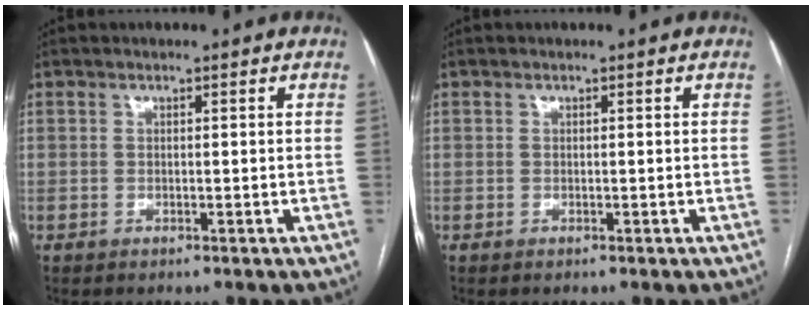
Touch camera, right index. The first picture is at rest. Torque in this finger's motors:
{"motor_torque": [0.10, 0.10, 0.00, 0.00]}